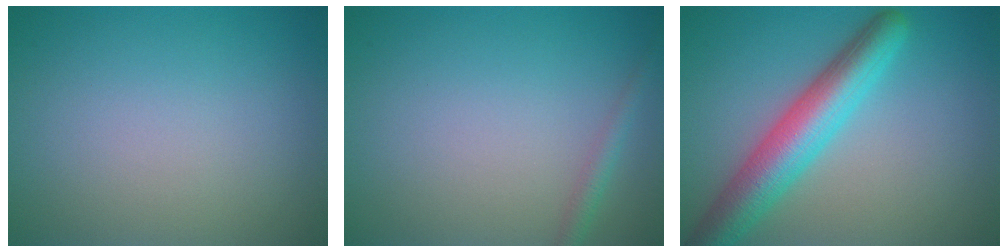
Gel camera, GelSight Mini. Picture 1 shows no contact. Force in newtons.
{"total": 1.4, "press": 1.4, "slide": 0.1}
{"total": 6.6, "press": 6.6, "slide": 0.2}